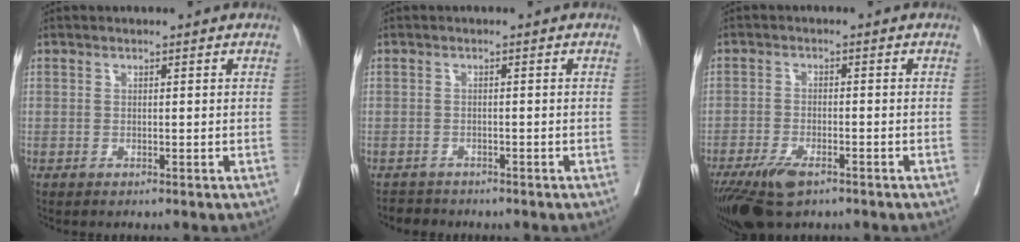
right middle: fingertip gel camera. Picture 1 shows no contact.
{"total": 2.6, "force": [-2.4, 0.9, -0.3], "torque": [-0.006, -0.007, -0.043]}
{"total": 7.5, "force": [-5.1, 2.7, 4.8], "torque": [-0.089, -0.013, -0.089]}